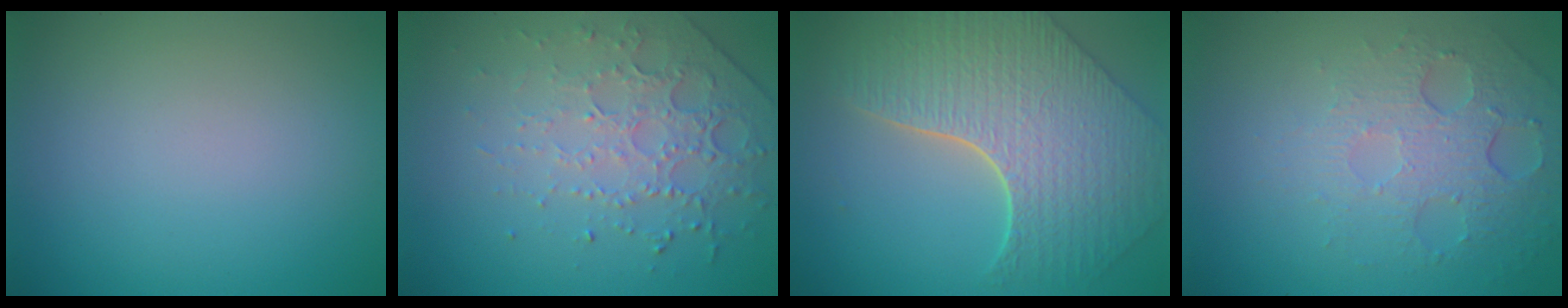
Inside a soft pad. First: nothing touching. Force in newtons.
{"total": 4.7, "press": 3.1, "slide": 3.6}
{"total": 8.6, "press": 6.2, "slide": 5.9}
{"total": 5.2, "press": 3.3, "slide": 4.0}